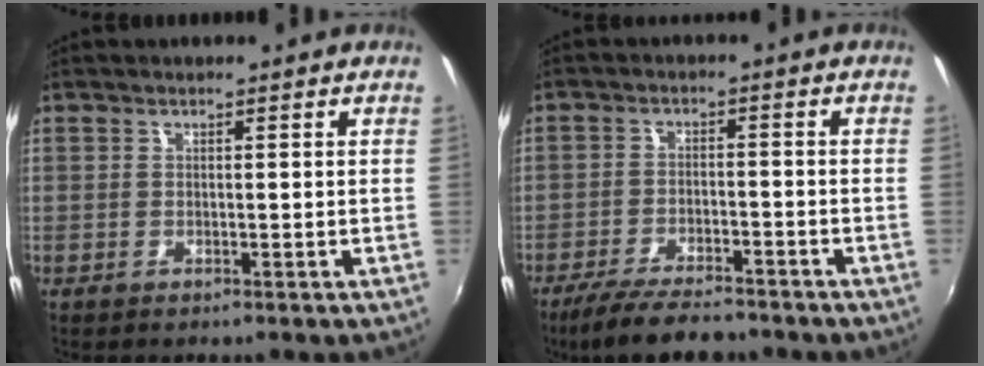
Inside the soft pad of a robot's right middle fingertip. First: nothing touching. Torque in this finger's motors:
{"motor_torque": [1.11, -1.02, 0.43, 0.15]}